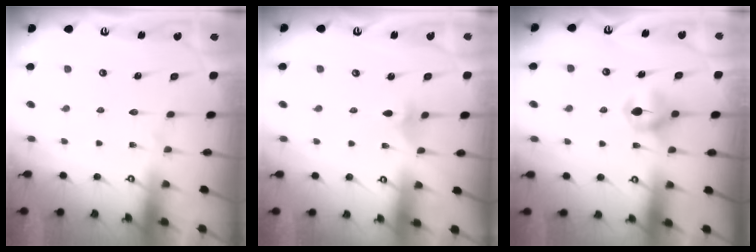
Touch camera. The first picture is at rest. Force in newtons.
{"total": 2.6, "press": 2.6, "slide": 0.6}
{"total": 6.8, "press": 6.8, "slide": 0.7}